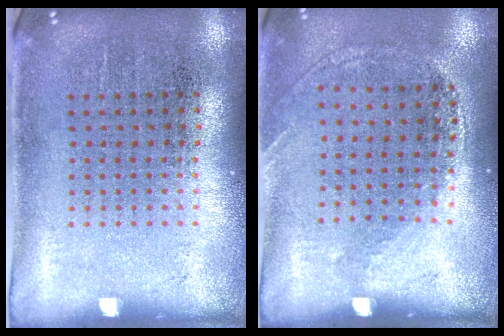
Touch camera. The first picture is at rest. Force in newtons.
{"total": 1.2, "press": 1.0, "slide": 0.7}